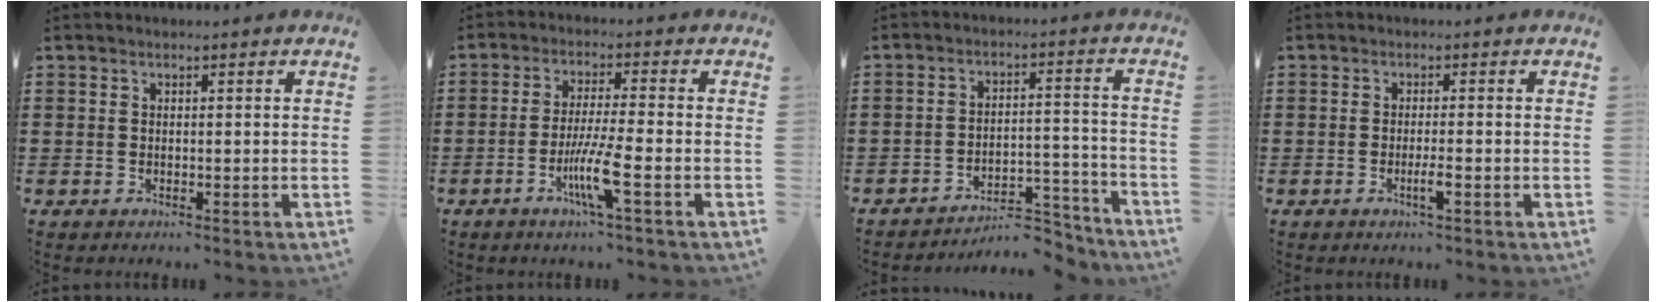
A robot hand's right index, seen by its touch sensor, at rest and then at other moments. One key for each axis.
{"total": 7.2, "fx": -2.9, "fy": 0.1, "fz": 6.5, "tx": -0.127, "ty": -0.016, "tz": -0.055}
{"total": 6.4, "fx": -6.0, "fy": 1.4, "fz": 1.9, "tx": -0.026, "ty": 0.018, "tz": -0.115}
{"total": 2.5, "fx": -1.1, "fy": 0.2, "fz": 2.3, "tx": -0.039, "ty": -0.001, "tz": -0.020}